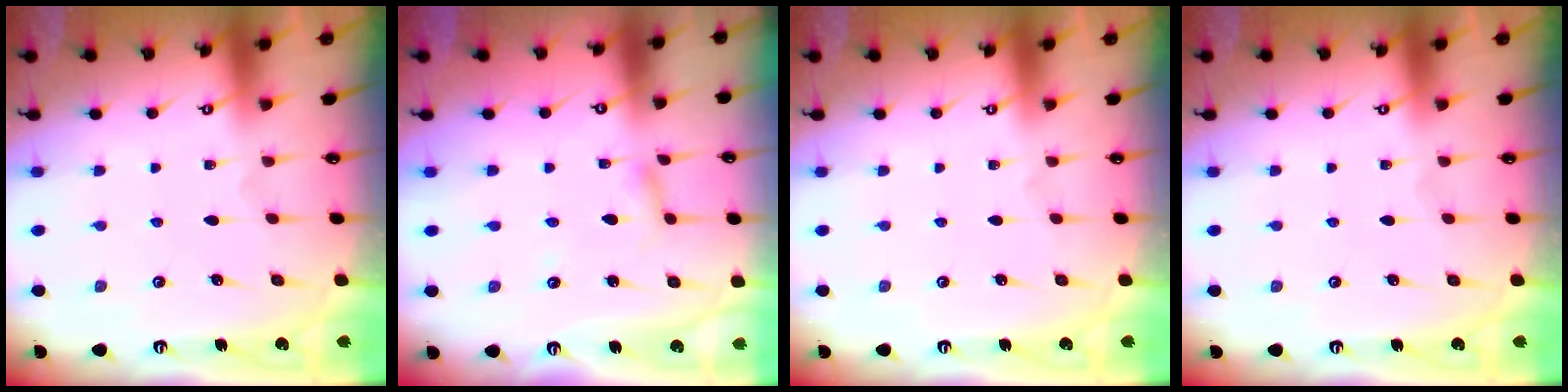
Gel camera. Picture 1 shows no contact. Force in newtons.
{"total": 2.7, "press": 2.6, "slide": 0.3}
{"total": 0.0}
{"total": 0.0}